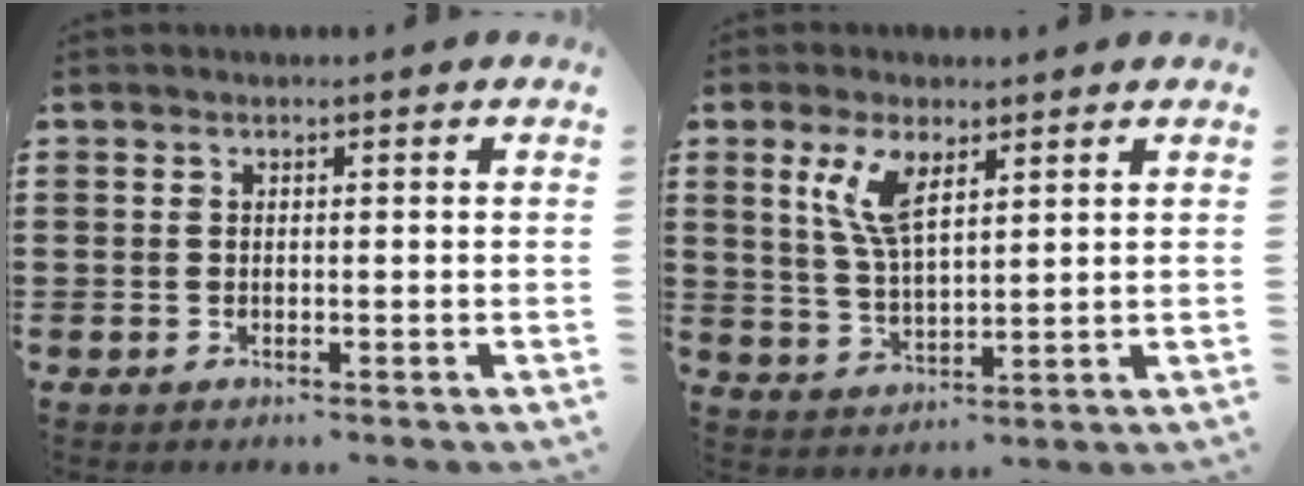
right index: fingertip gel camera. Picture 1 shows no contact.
{"total": 6.9, "force": [3.3, 2.5, 5.5], "torque": [-0.118, 0.006, 0.058]}